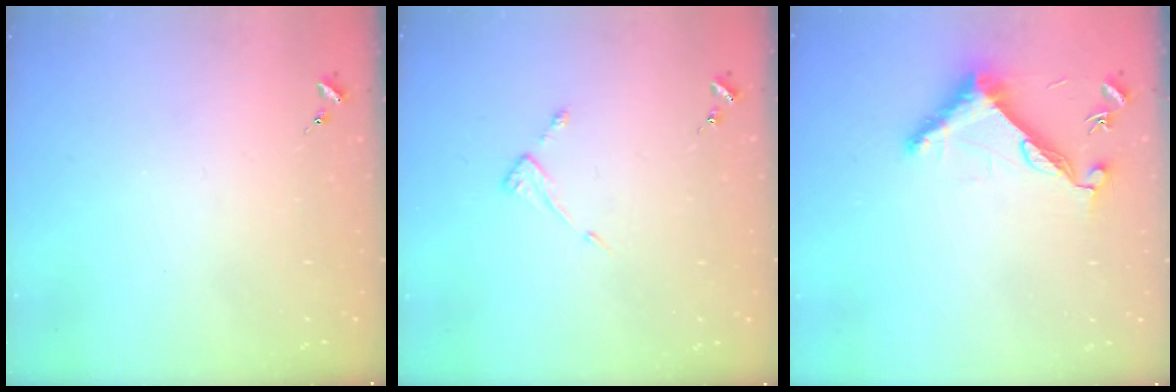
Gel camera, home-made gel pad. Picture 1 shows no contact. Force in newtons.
{"total": 3.6, "press": 3.6, "slide": 0.4}
{"total": 8.3, "press": 8.2, "slide": 0.5}